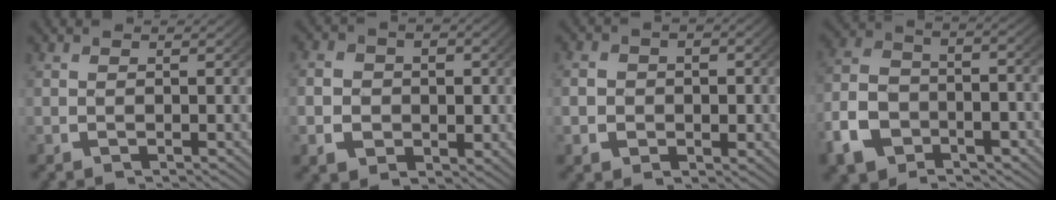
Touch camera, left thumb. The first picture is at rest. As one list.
[{"total": 5.6, "force": [-0.5, 4.7, 3.0], "torque": [-0.062, -0.013, -0.003]}, {"total": 4.2, "force": [-0.5, 3.6, 2.1], "torque": [-0.043, -0.006, -0.010]}, {"total": 8.2, "force": [-3.3, 5.8, 4.7], "torque": [-0.127, -0.027, -0.045]}]